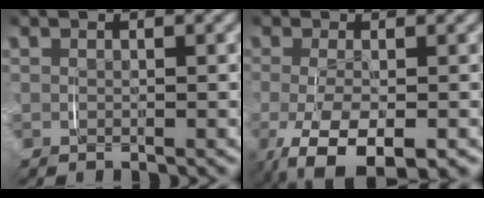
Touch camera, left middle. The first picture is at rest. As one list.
[{"total": 7.8, "force": [-3.7, 3.5, 6.0], "torque": [-0.135, -0.041, -0.036]}]